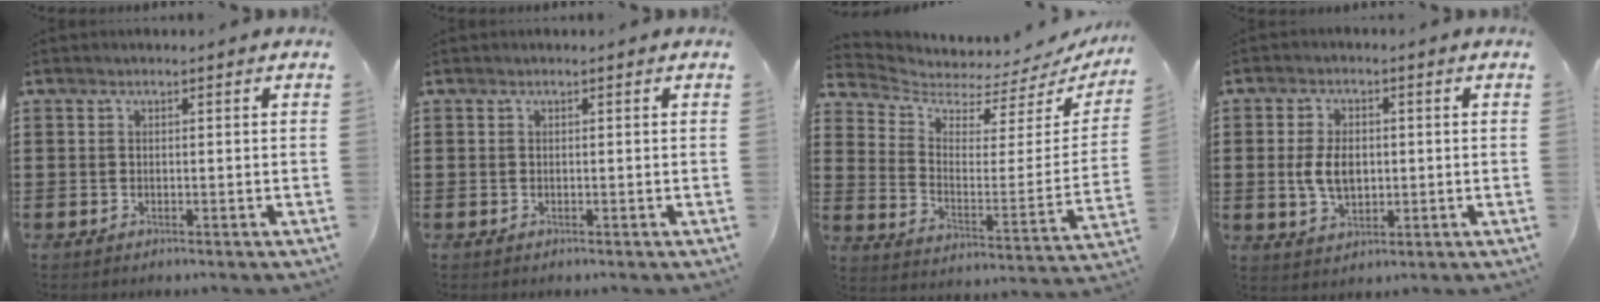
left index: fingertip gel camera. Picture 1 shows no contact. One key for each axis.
{"total": 0.0}
{"total": 3.6, "fx": 3.3, "fy": 1.0, "fz": 0.9, "tx": -0.043, "ty": -0.037, "tz": 0.050}
{"total": 5.6, "fx": 0.1, "fy": 3.5, "fz": 4.4, "tx": -0.095, "ty": 0.004, "tz": -0.005}